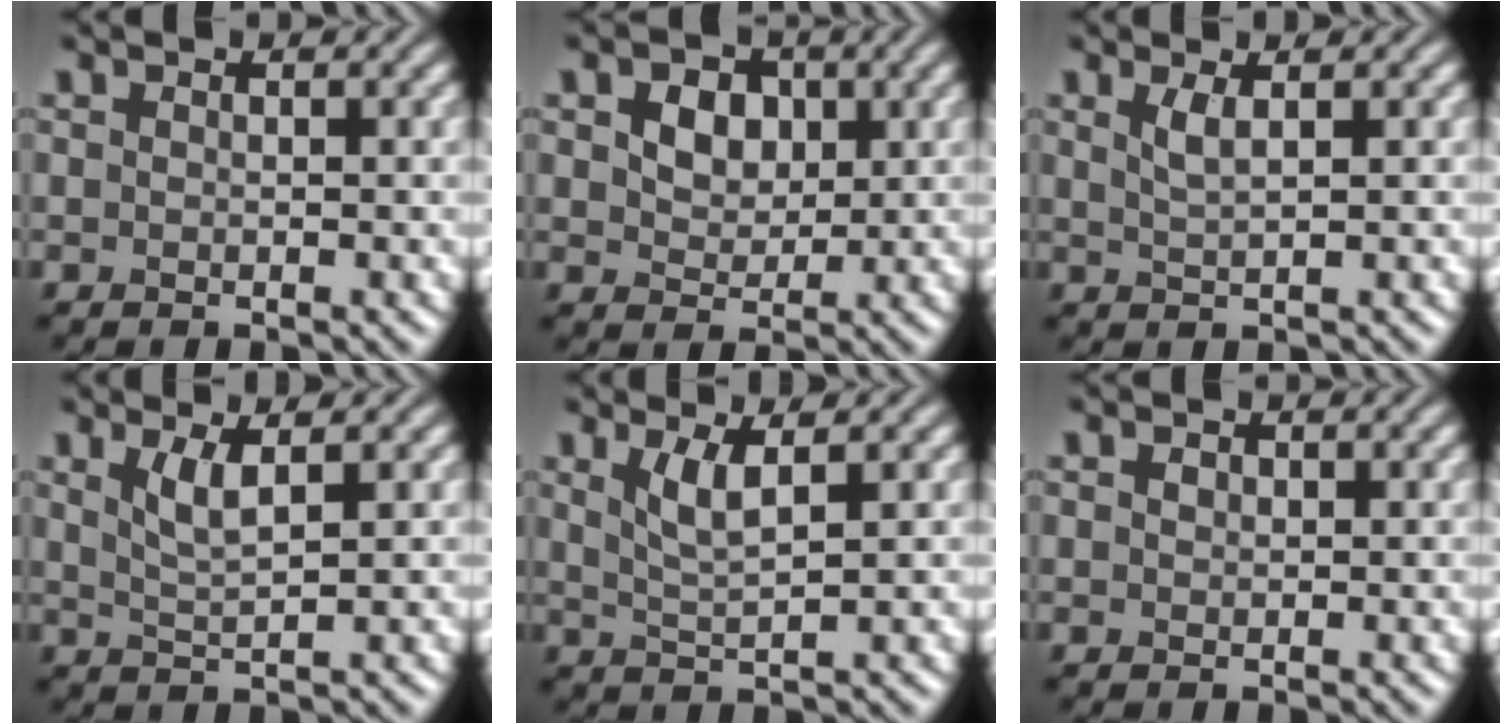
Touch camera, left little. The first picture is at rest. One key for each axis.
{"total": 5.0, "fx": 2.0, "fy": 3.5, "fz": 3.0, "tx": -0.060, "ty": 0.013, "tz": 0.021}
{"total": 1.6, "fx": 0.8, "fy": 0.4, "fz": 1.3, "tx": -0.028, "ty": 0.000, "tz": 0.014}
{"total": 2.3, "fx": 1.1, "fy": 0.5, "fz": 2.0, "tx": -0.039, "ty": -0.005, "tz": 0.025}
{"total": 2.6, "fx": 1.2, "fy": 0.6, "fz": 2.3, "tx": -0.047, "ty": -0.005, "tz": 0.028}
{"total": 0.6, "fx": 0.2, "fy": 0.5, "fz": 0.3, "tx": -0.007, "ty": 0.000, "tz": 0.003}